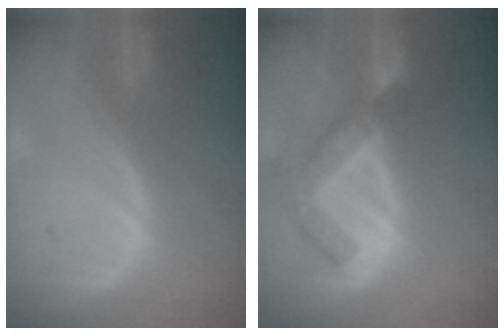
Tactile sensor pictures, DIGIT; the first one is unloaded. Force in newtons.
{"total": 7.5, "press": 6.5, "slide": 3.8}